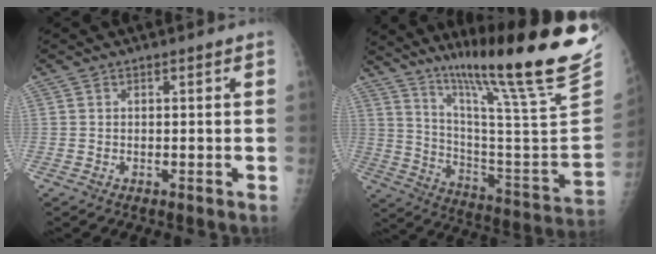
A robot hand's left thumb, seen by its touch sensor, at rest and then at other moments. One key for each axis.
{"total": 30.6, "fx": 22.8, "fy": 1.2, "fz": 20.4, "tx": -0.302, "ty": -0.143, "tz": 0.342}